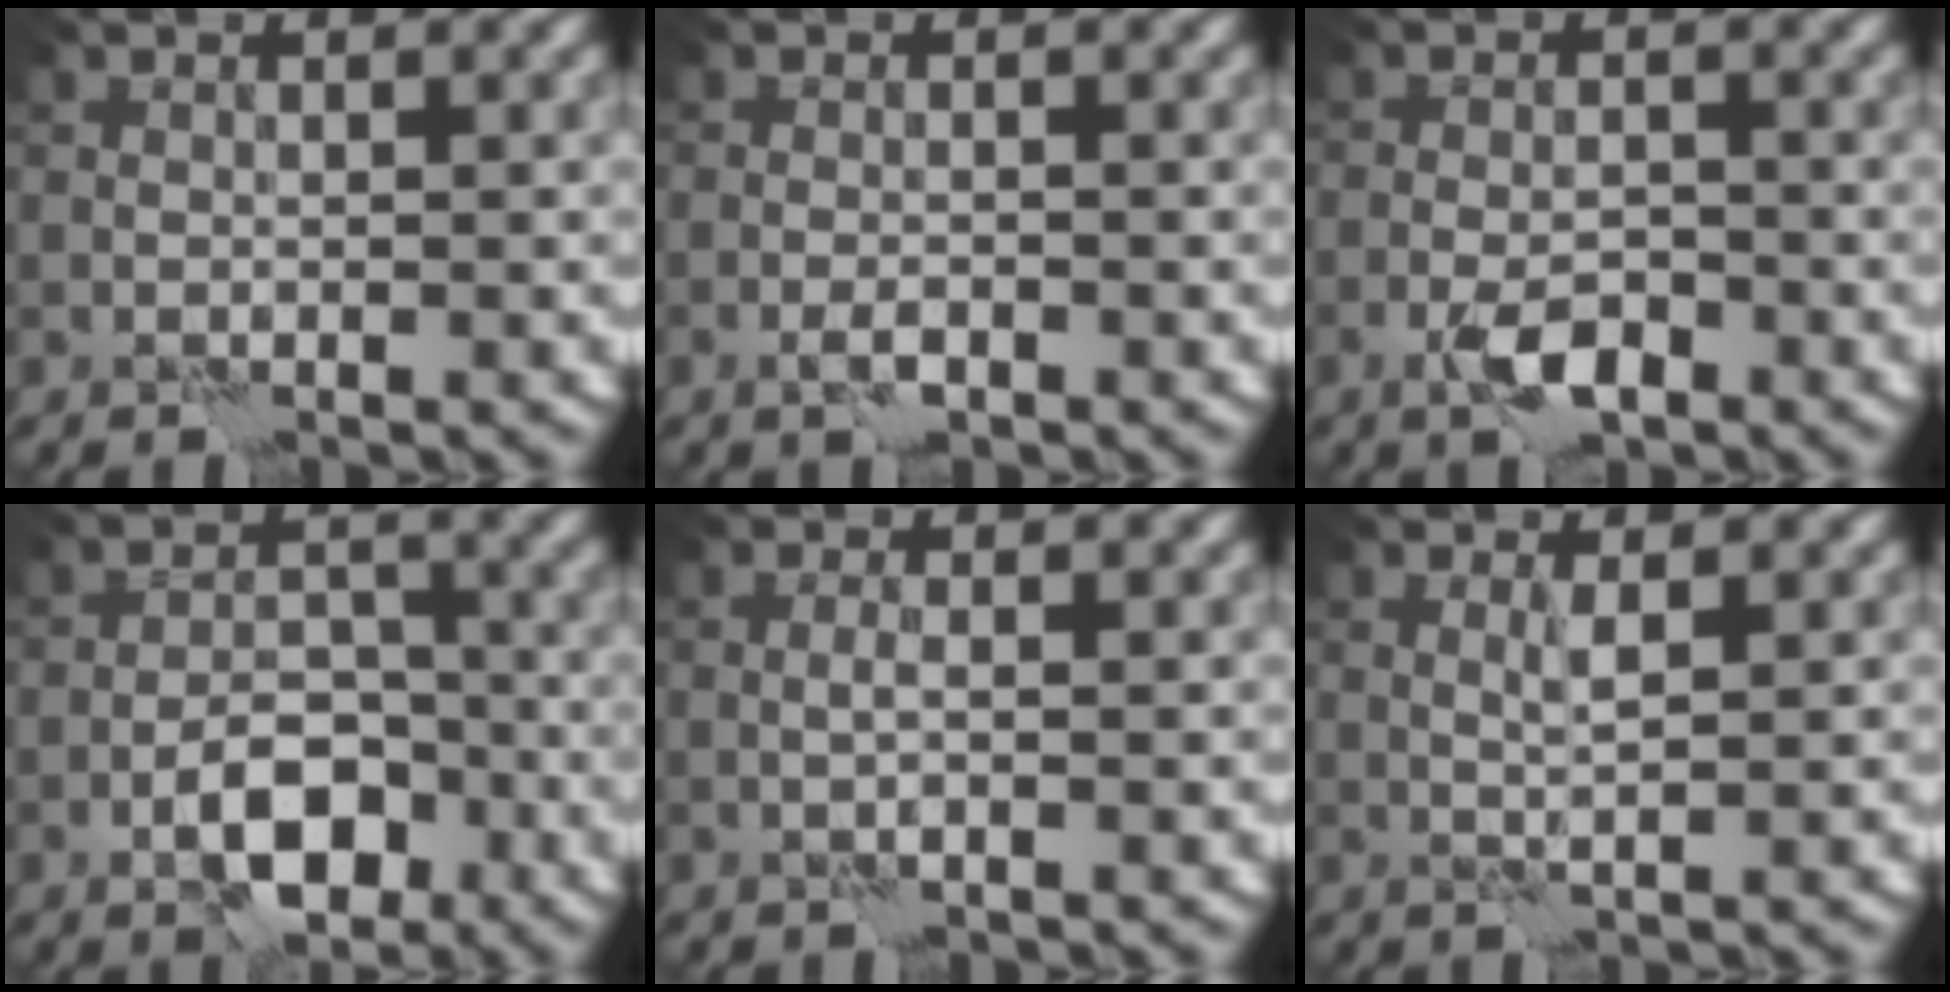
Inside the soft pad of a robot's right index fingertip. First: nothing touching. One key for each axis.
{"total": 1.4, "fx": -0.8, "fy": 0.3, "fz": 1.1, "tx": -0.023, "ty": 0.000, "tz": -0.018}
{"total": 3.0, "fx": -1.9, "fy": 1.0, "fz": 2.1, "tx": -0.038, "ty": 0.003, "tz": -0.038}
{"total": 5.1, "fx": -2.7, "fy": 2.5, "fz": 3.5, "tx": -0.048, "ty": 0.008, "tz": -0.046}
{"total": 0.8, "fx": -0.2, "fy": -0.2, "fz": 0.7, "tx": -0.017, "ty": 0.003, "tz": -0.006}
{"total": 1.0, "fx": 0.4, "fy": -0.5, "fz": 0.7, "tx": -0.021, "ty": 0.004, "tz": 0.007}